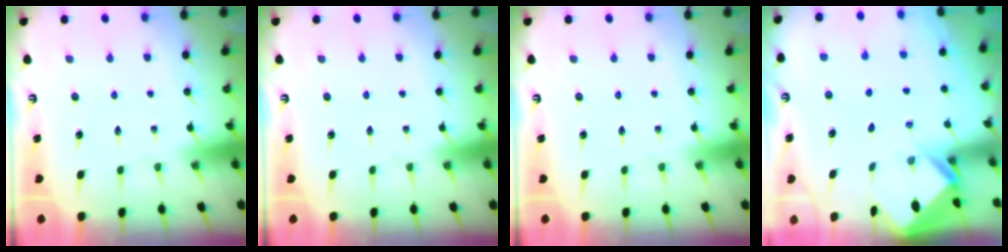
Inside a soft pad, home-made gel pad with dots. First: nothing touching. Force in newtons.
{"total": 0.0}
{"total": 0.0}
{"total": 2.6, "press": 2.6, "slide": 0.2}